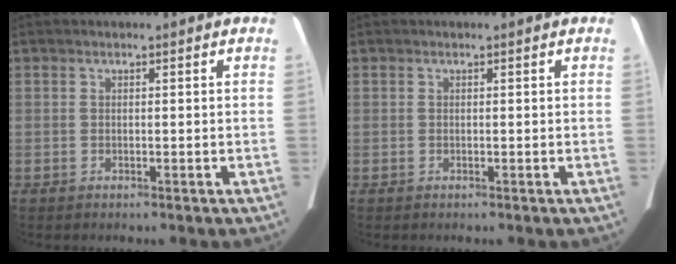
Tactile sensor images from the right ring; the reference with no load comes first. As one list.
[{"total": 0.0}]